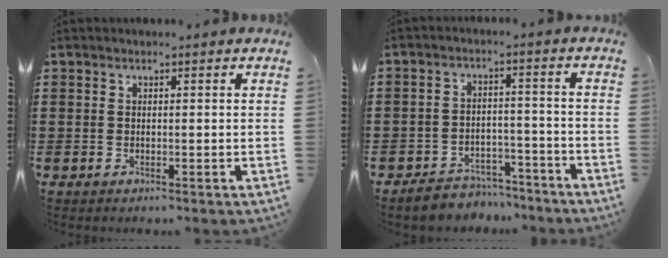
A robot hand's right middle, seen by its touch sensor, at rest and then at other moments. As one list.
[{"total": 4.9, "force": [-4.7, 1.2, -0.3], "torque": [0.002, 0.009, -0.099]}]